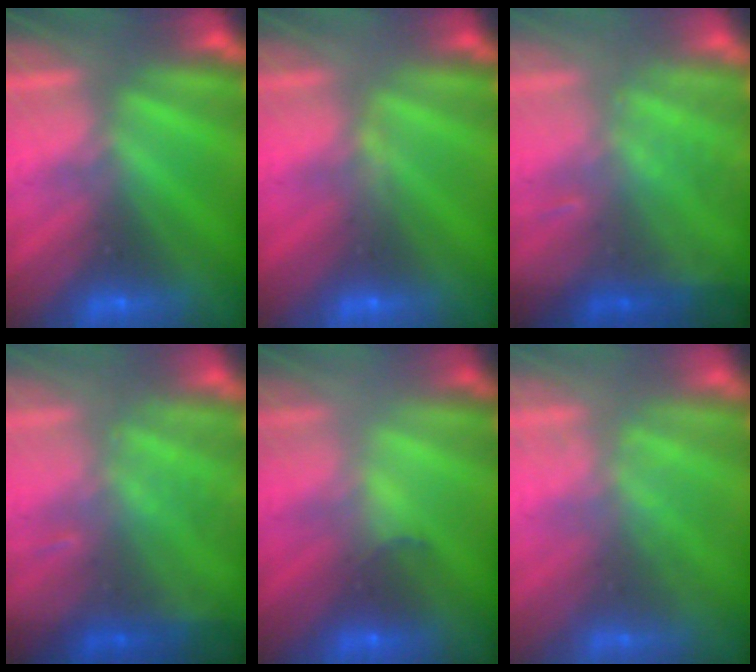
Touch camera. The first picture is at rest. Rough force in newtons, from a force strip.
{"total": 2.9}
{"total": 2.5}
{"total": 2.5}
{"total": 2.1}
{"total": 1.7}